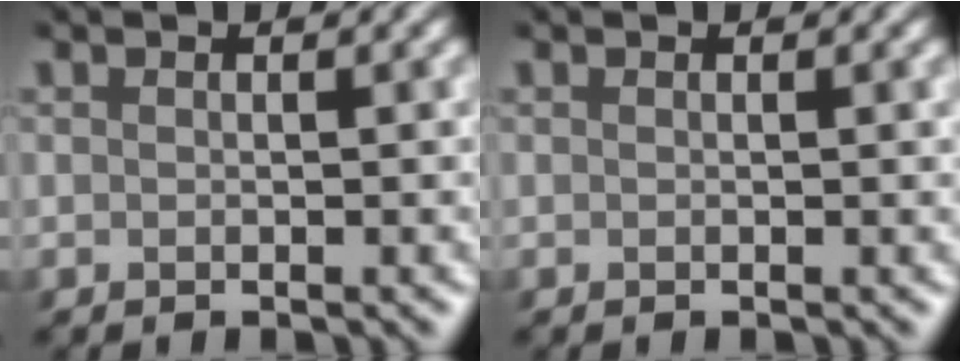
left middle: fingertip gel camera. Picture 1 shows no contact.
{"total": 0.0}